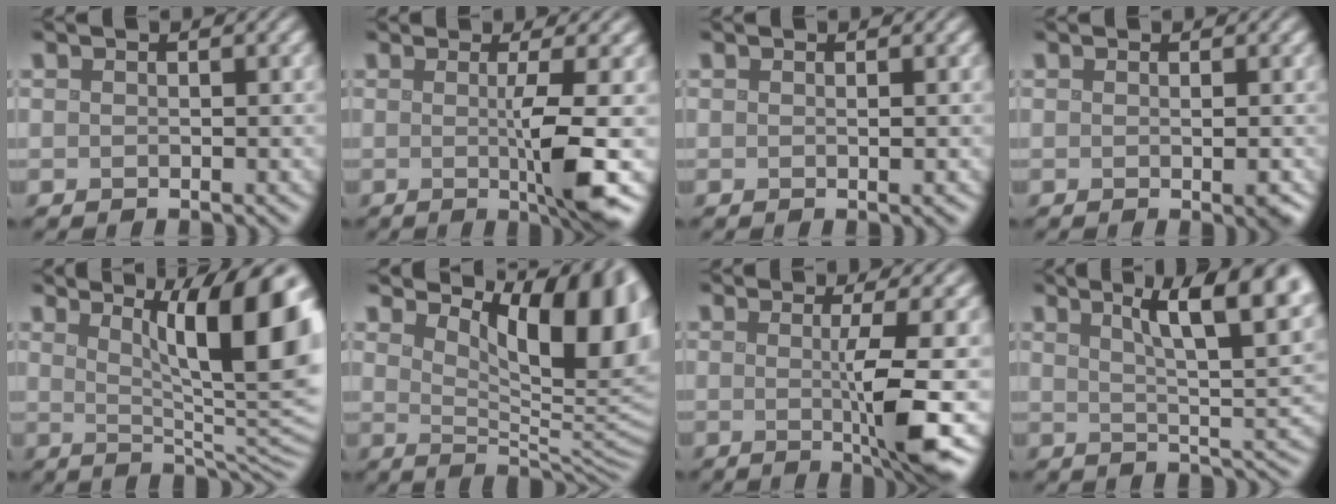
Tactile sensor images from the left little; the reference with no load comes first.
{"total": 5.0, "force": [-0.4, 0.3, 5.0], "torque": [-0.085, -0.007, -0.004]}
{"total": 0.7, "force": [0.1, 0.1, 0.6], "torque": [-0.005, 0.001, -0.001]}
{"total": 1.6, "force": [-0.1, 0.3, 1.5], "torque": [-0.012, 0.000, -0.004]}
{"total": 13.0, "force": [4.4, 3.2, 11.8], "torque": [-0.121, 0.001, 0.067]}
{"total": 11.7, "force": [5.8, 4.0, 9.4], "torque": [-0.112, -0.005, 0.092]}
{"total": 5.6, "force": [-0.4, 0.3, 5.6], "torque": [-0.096, -0.008, -0.004]}
{"total": 11.2, "force": [5.2, 3.3, 9.4], "torque": [-0.100, 0.018, 0.068]}